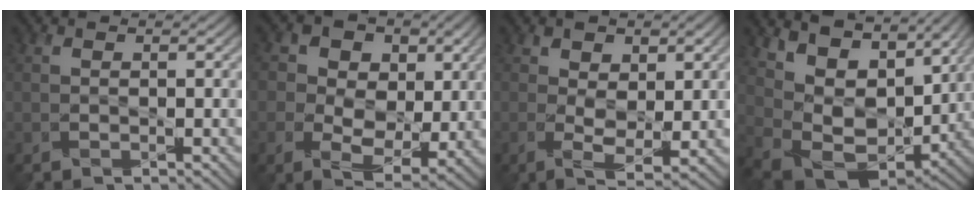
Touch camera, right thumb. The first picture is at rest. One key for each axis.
{"total": 7.9, "fx": 1.3, "fy": 6.1, "fz": 4.8, "tx": -0.099, "ty": -0.001, "tz": 0.012}
{"total": 4.9, "fx": 1.4, "fy": 2.1, "fz": 4.2, "tx": -0.079, "ty": -0.008, "tz": 0.023}
{"total": 11.0, "fx": 4.5, "fy": 6.1, "fz": 8.0, "tx": -0.167, "ty": -0.006, "tz": 0.087}